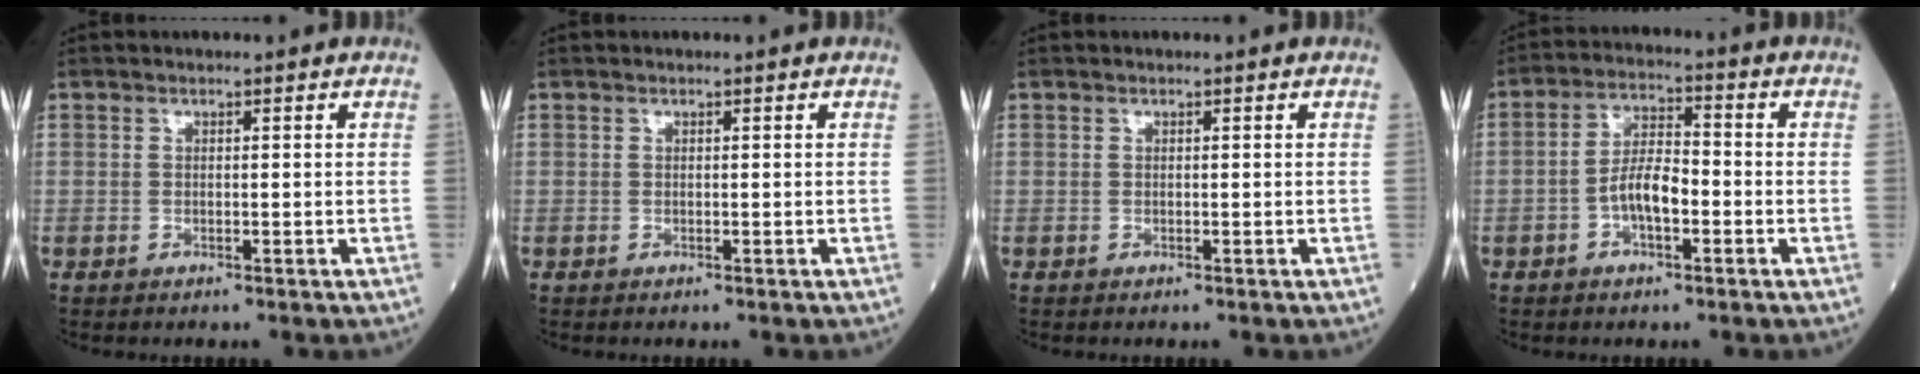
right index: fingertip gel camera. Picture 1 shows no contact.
{"total": 0.0}
{"total": 0.0}
{"total": 6.3, "force": [-1.9, 2.2, 5.5], "torque": [-0.114, 0.012, -0.038]}